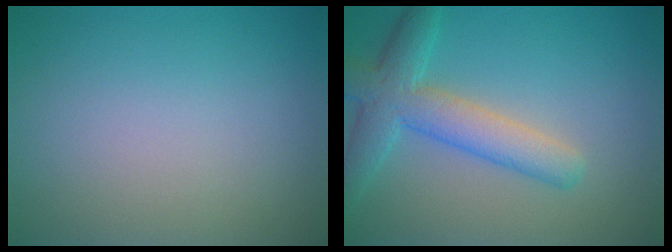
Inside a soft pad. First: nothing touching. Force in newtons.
{"total": 5.2, "press": 5.2, "slide": 0.2}